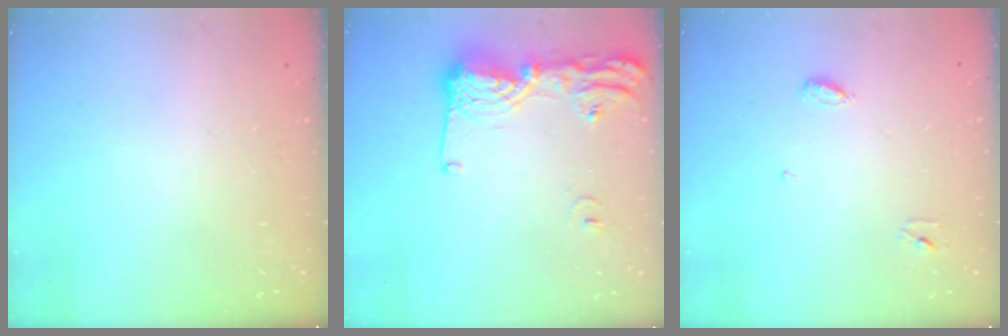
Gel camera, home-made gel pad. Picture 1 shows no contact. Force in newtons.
{"total": 16.1, "press": 16.1, "slide": 1.2}
{"total": 3.4, "press": 3.4, "slide": 0.3}